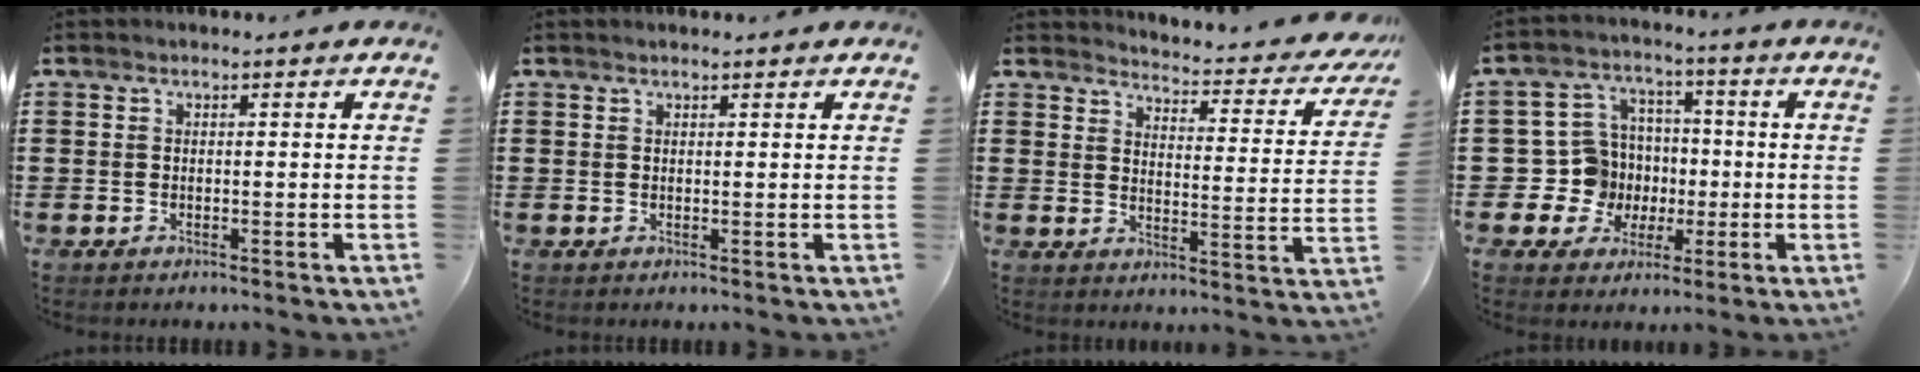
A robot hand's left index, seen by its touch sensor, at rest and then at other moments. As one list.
[{"total": 0.6, "force": [0.6, 0.0, 0.3], "torque": [-0.007, -0.002, 0.011]}, {"total": 3.5, "force": [3.3, -0.1, 1.0], "torque": [-0.033, -0.037, 0.048]}, {"total": 9.2, "force": [-0.3, 9.0, 1.8], "torque": [-0.093, 0.005, 0.005]}]